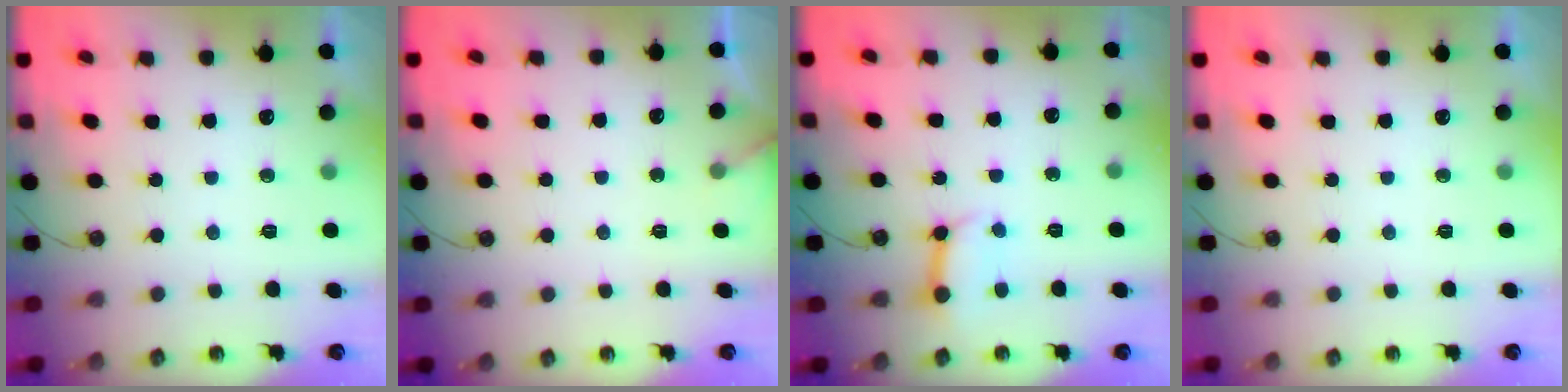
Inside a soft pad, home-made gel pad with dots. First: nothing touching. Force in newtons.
{"total": 2.5, "press": 2.5, "slide": 0.3}
{"total": 7.4, "press": 7.3, "slide": 0.7}
{"total": 0.0}